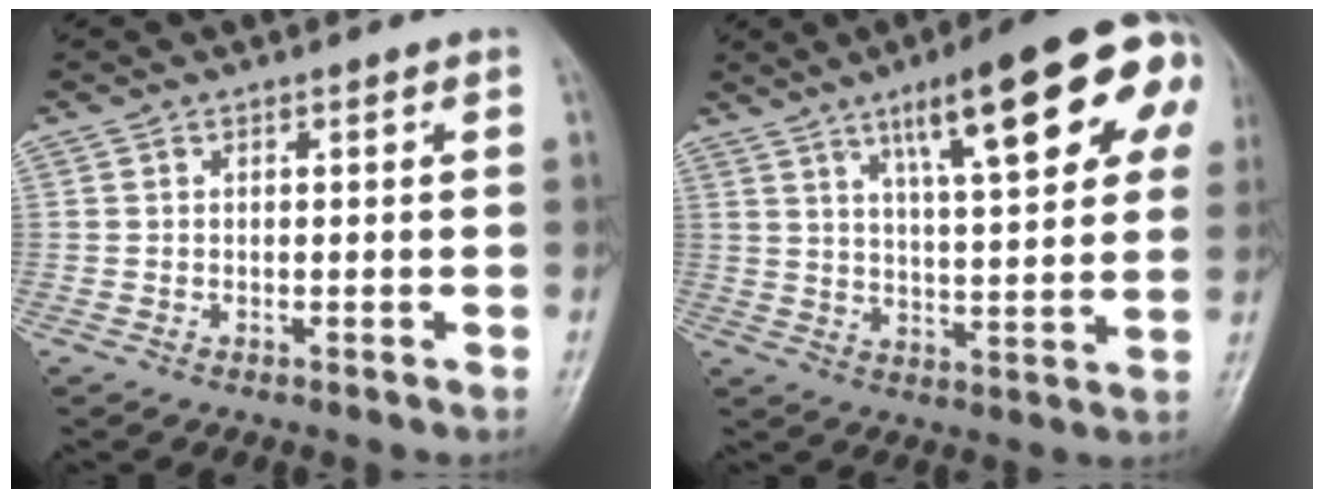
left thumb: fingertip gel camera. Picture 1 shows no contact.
{"total": 20.7, "force": [9.5, 5.4, 17.6], "torque": [-0.218, -0.011, 0.131]}